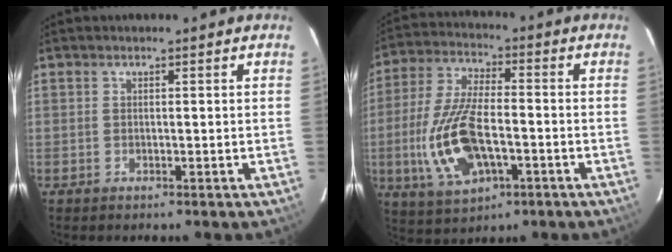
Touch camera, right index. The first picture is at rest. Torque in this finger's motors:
{"motor_torque": [1.93, -0.13, 0.44, 0.13]}